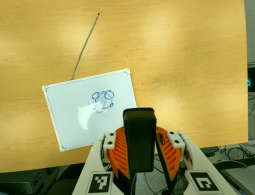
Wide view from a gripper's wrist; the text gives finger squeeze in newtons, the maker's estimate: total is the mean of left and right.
{"total": 7.9, "left": 6.8, "right": 8.9}